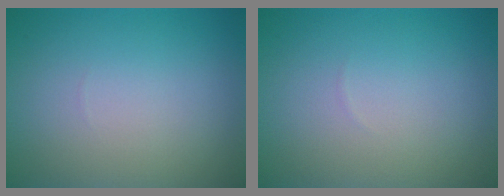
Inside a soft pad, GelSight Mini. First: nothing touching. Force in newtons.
{"total": 0.0}